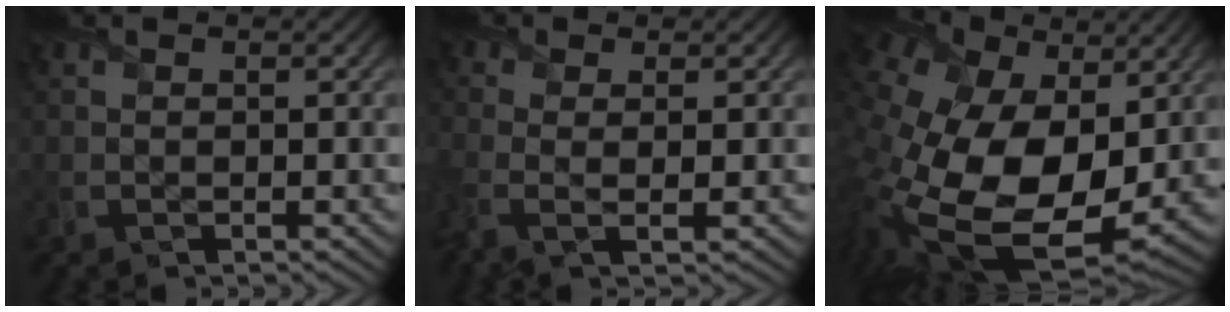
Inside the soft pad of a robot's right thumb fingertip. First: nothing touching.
{"total": 4.7, "force": [-0.7, 1.8, 4.3], "torque": [-0.105, -0.015, -0.012]}
{"total": 21.0, "force": [0.4, 13.7, 15.9], "torque": [-0.350, -0.068, 0.042]}